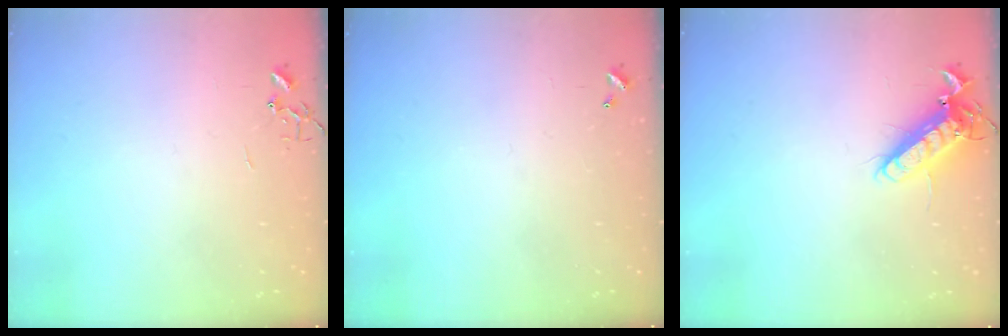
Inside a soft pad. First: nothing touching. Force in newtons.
{"total": 0.0}
{"total": 12.6, "press": 12.4, "slide": 2.4}